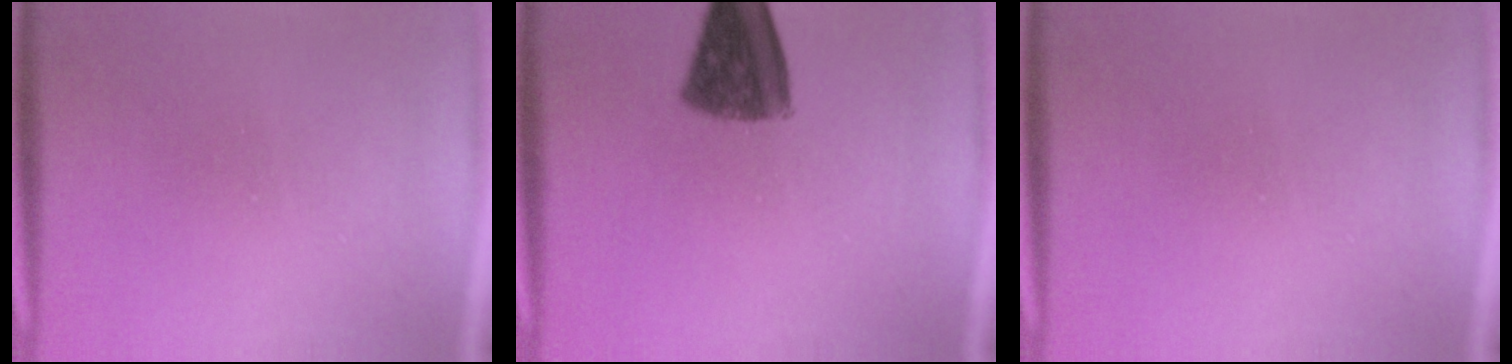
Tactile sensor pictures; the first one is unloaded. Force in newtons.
{"total": 9.8}
{"total": 0.0}